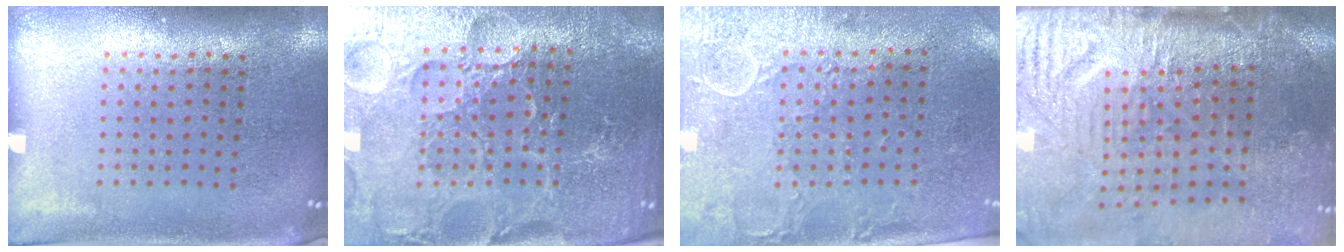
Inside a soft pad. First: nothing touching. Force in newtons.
{"total": 4.7, "press": 4.5, "slide": 1.2}
{"total": 3.0, "press": 2.4, "slide": 1.7}
{"total": 4.8, "press": 3.9, "slide": 2.8}